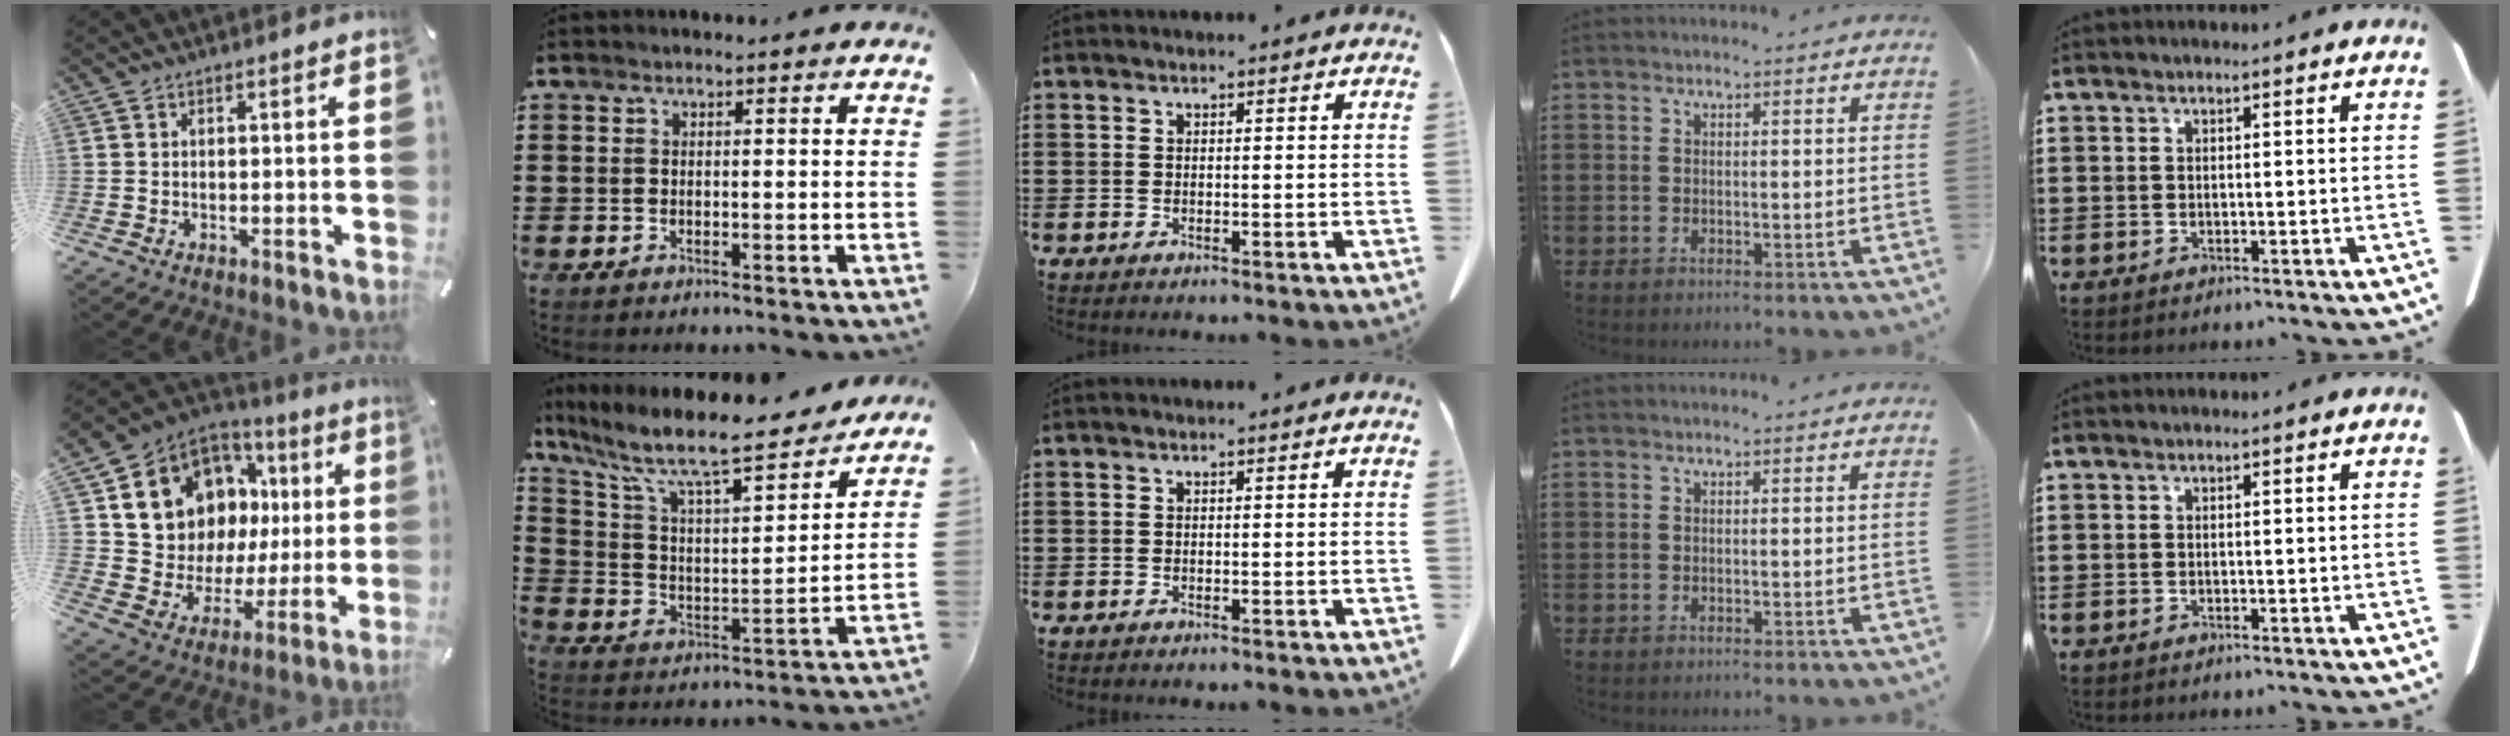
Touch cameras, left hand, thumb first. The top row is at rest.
{"thumb": {"total": 13.6, "force": [6.8, 10.9, 4.5], "torque": [-0.088, -0.059, 0.141]}, "index": {"total": 10.6, "force": [8.7, 1.6, 5.8], "torque": [-0.144, -0.065, 0.142]}}